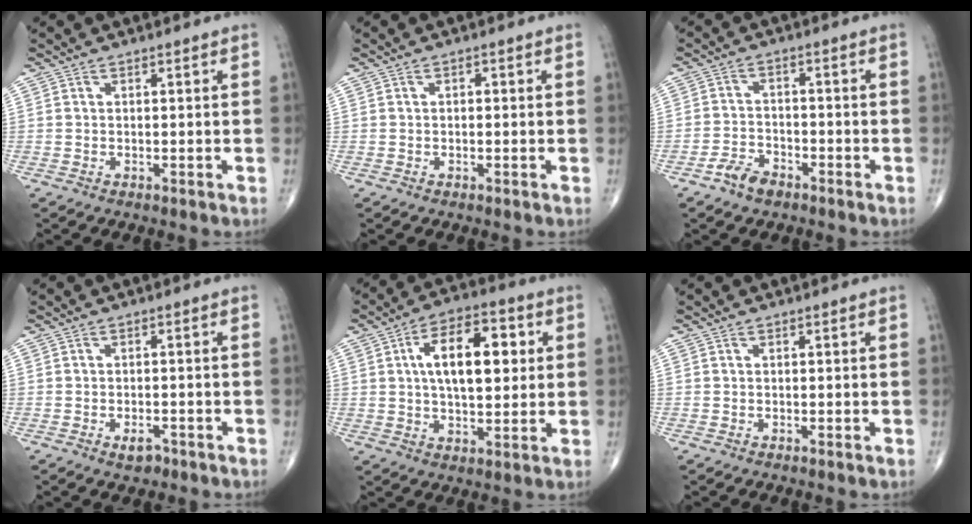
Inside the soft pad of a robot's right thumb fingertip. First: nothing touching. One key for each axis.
{"total": 0.6, "fx": 0.1, "fy": 0.4, "fz": 0.5, "tx": -0.006, "ty": 0.001, "tz": 0.000}
{"total": 3.2, "fx": -2.5, "fy": 1.7, "fz": 1.0, "tx": -0.015, "ty": 0.016, "tz": -0.046}
{"total": 2.4, "fx": -1.4, "fy": 1.3, "fz": 1.4, "tx": -0.020, "ty": 0.005, "tz": -0.020}
{"total": 14.6, "fx": 3.0, "fy": 7.4, "fz": 12.2, "tx": -0.173, "ty": 0.009, "tz": 0.045}
{"total": 0.0}